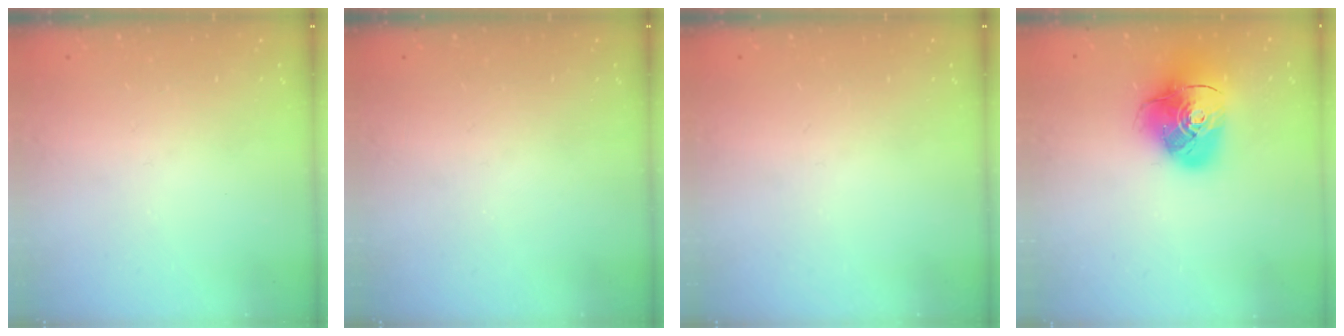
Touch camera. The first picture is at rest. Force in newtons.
{"total": 0.0}
{"total": 0.0}
{"total": 16.0, "press": 15.9, "slide": 1.8}